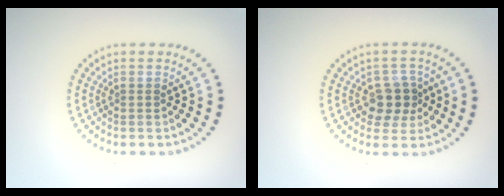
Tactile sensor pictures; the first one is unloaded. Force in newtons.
{"total": 3.4, "press": 3.1, "slide": 1.2}